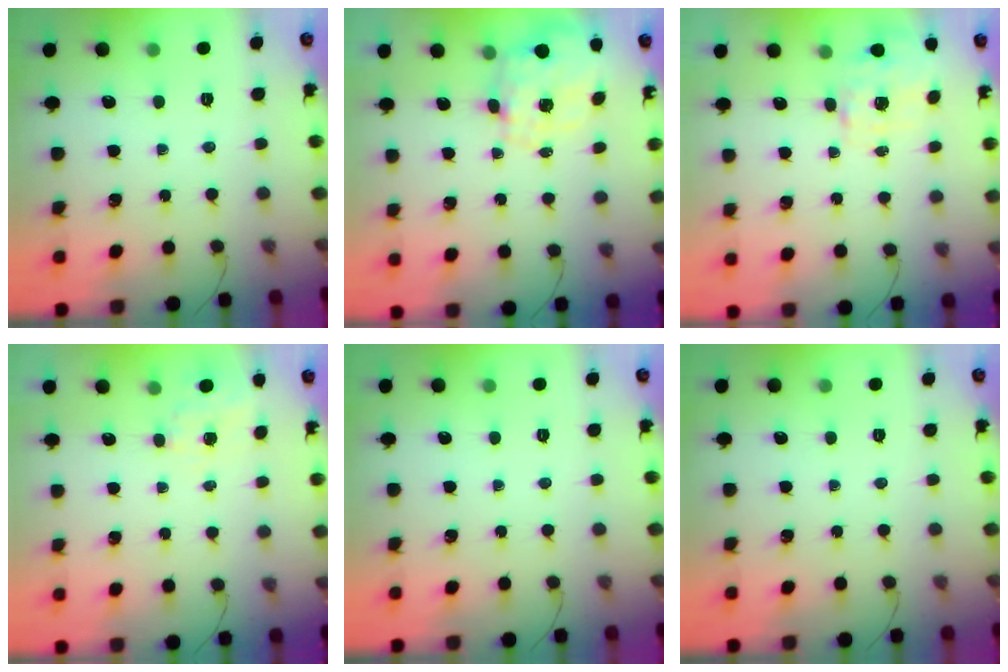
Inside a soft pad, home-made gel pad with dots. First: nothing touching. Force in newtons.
{"total": 2.5, "press": 2.4, "slide": 0.8}
{"total": 2.3, "press": 2.2, "slide": 0.6}
{"total": 4.7, "press": 4.5, "slide": 1.4}
{"total": 0.0}
{"total": 0.0}